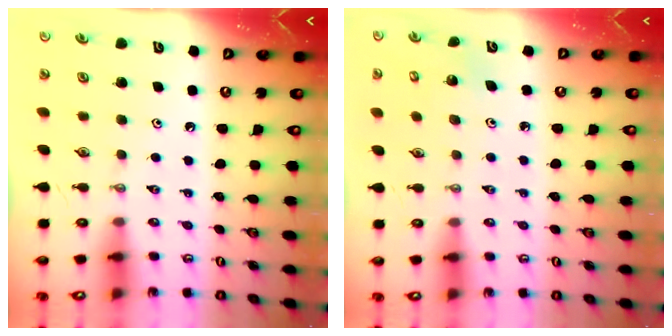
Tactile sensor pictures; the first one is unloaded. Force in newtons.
{"total": 2.8, "press": 2.8, "slide": 0.3}